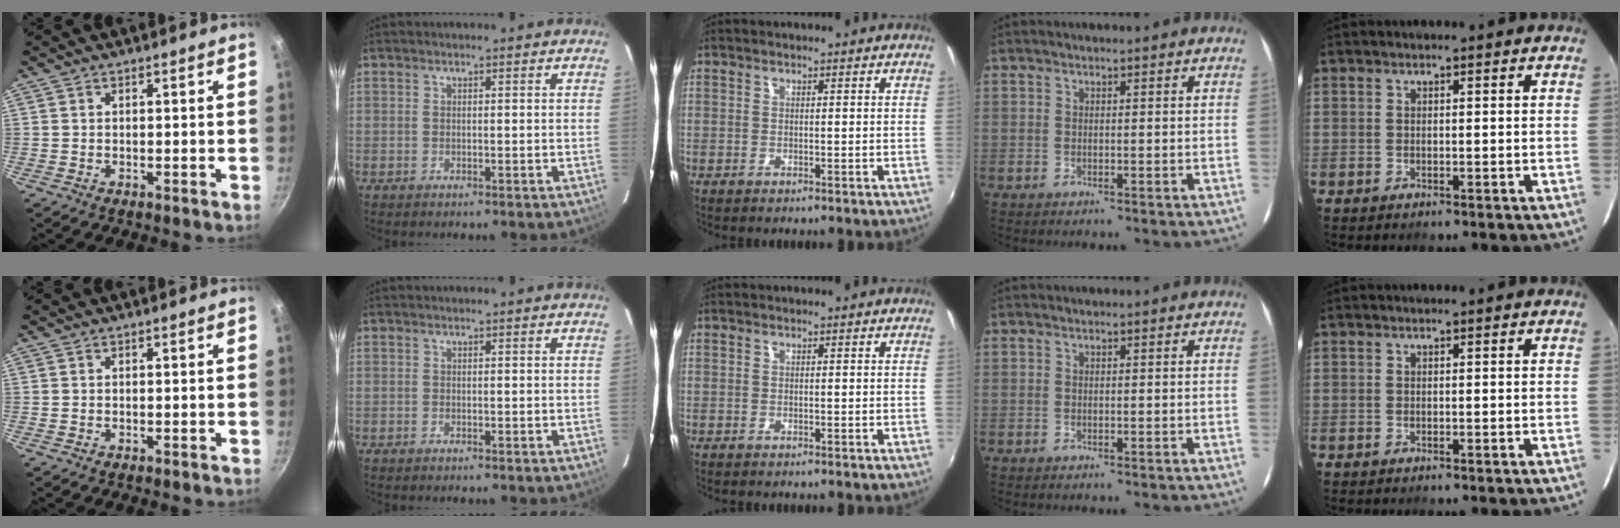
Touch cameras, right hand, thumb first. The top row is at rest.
{}